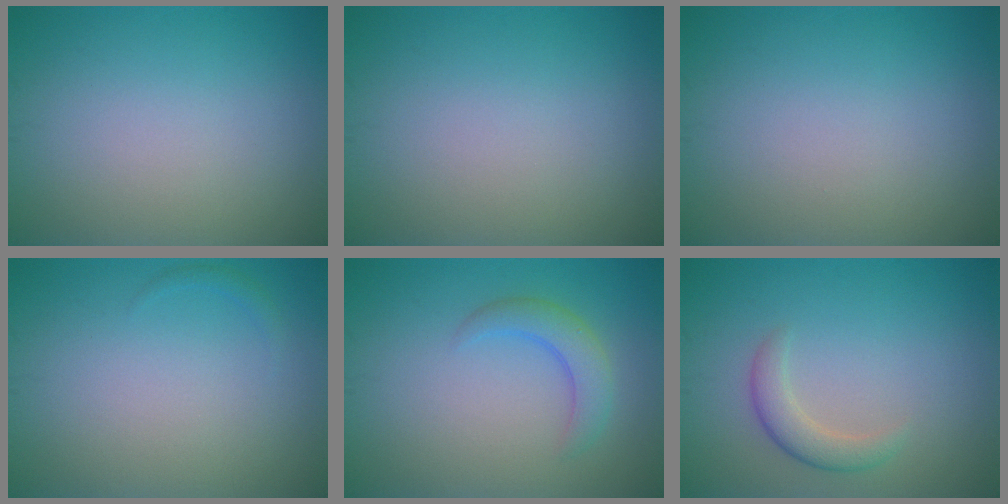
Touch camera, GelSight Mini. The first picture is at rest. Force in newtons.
{"total": 0.0}
{"total": 0.0}
{"total": 0.6, "press": 0.6, "slide": 0.1}
{"total": 2.7, "press": 2.7, "slide": 0.1}
{"total": 2.3, "press": 2.3, "slide": 0.2}